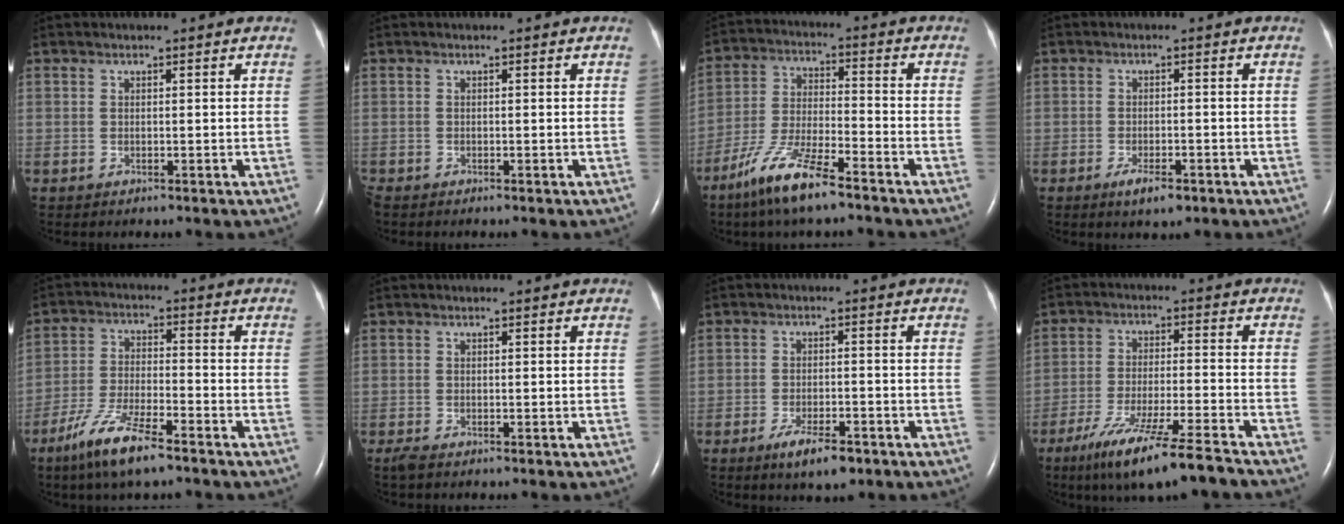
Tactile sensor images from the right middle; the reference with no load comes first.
{"total": 0.6, "force": [-0.5, 0.1, 0.2], "torque": [-0.010, -0.003, -0.012]}
{"total": 11.0, "force": [-7.7, 1.5, 7.7], "torque": [-0.164, -0.018, -0.148]}
{"total": 3.5, "force": [-2.1, 1.0, 2.6], "torque": [-0.050, -0.003, -0.033]}
{"total": 9.7, "force": [-6.7, 1.4, 6.9], "torque": [-0.145, -0.020, -0.126]}
{"total": 1.3, "force": [-1.0, 0.2, 0.7], "torque": [-0.027, -0.006, -0.021]}
{"total": 5.7, "force": [-3.6, 1.5, 4.1], "torque": [-0.078, -0.007, -0.056]}
{"total": 12.9, "force": [-9.8, -0.5, 8.5], "torque": [-0.150, -0.039, -0.164]}